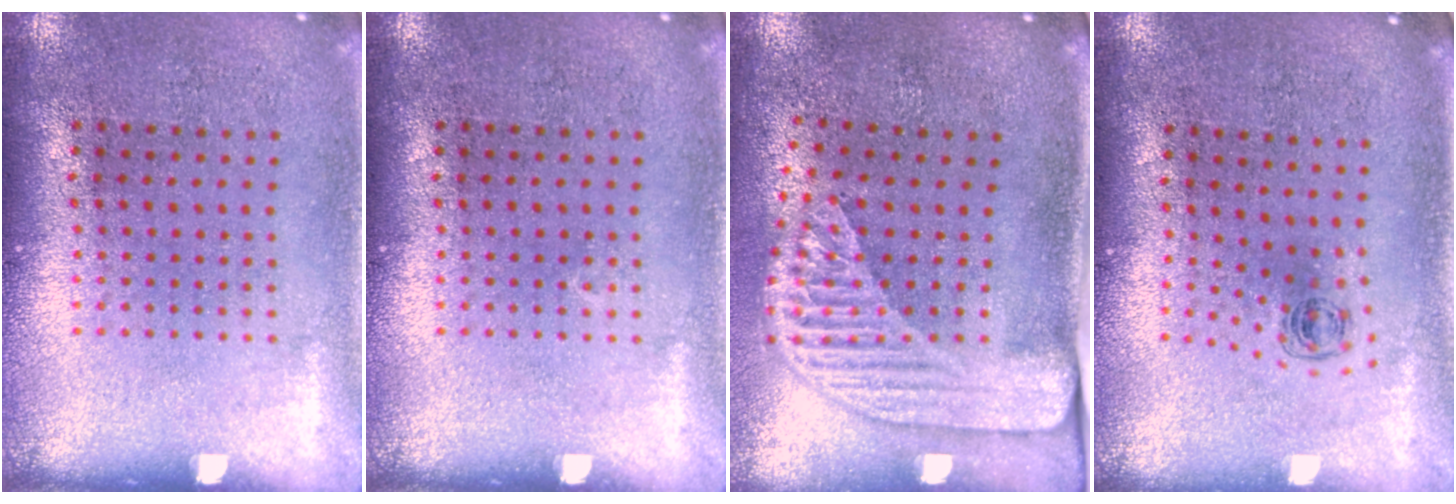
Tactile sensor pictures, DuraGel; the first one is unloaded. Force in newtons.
{"total": 0.0}
{"total": 2.3, "press": 1.8, "slide": 1.5}
{"total": 0.5, "press": 0.3, "slide": 0.4}